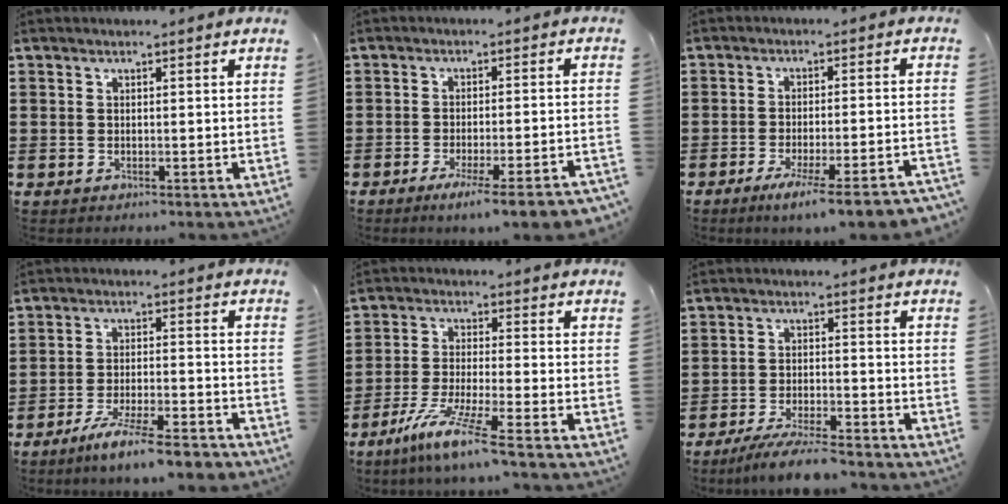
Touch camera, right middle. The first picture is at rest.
{"total": 5.0, "force": [-3.8, -0.5, 3.2], "torque": [-0.048, -0.016, -0.065]}
{"total": 5.7, "force": [-4.4, -0.6, 3.7], "torque": [-0.055, -0.016, -0.075]}
{"total": 6.9, "force": [-5.8, -0.1, 3.6], "torque": [-0.076, -0.014, -0.109]}
{"total": 7.6, "force": [-5.6, -0.4, 5.0], "torque": [-0.107, -0.019, -0.109]}
{"total": 5.5, "force": [-5.0, 0.1, 2.4], "torque": [-0.053, -0.013, -0.094]}